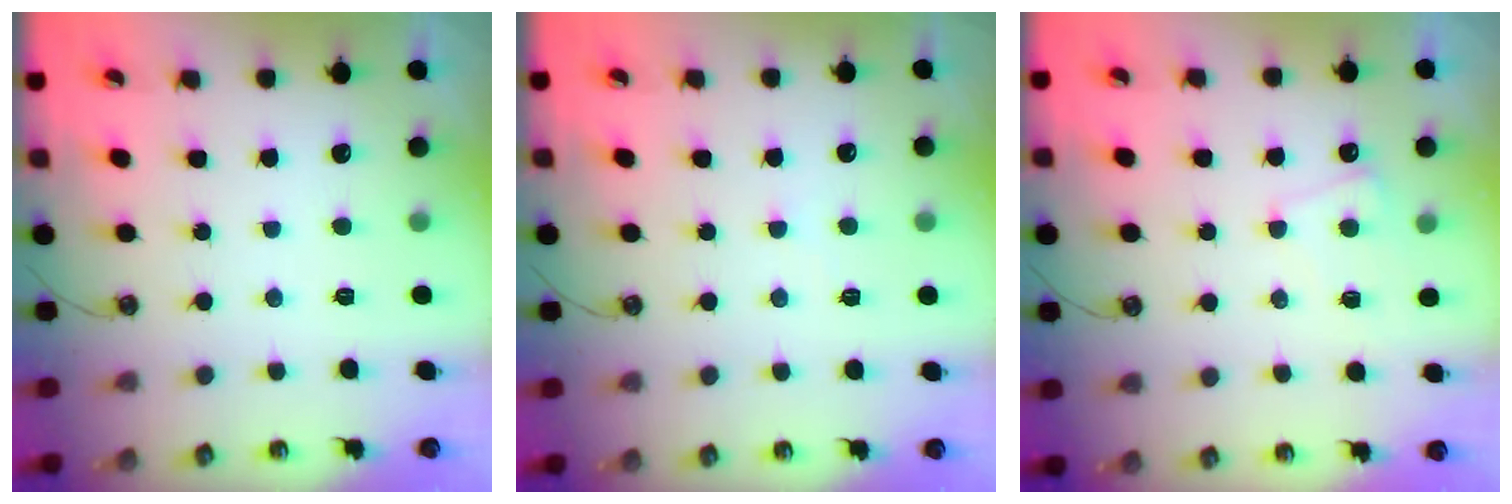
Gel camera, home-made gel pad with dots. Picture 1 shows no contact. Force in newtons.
{"total": 0.8, "press": 0.8, "slide": 0.2}
{"total": 0.5, "press": 0.1, "slide": 0.5}